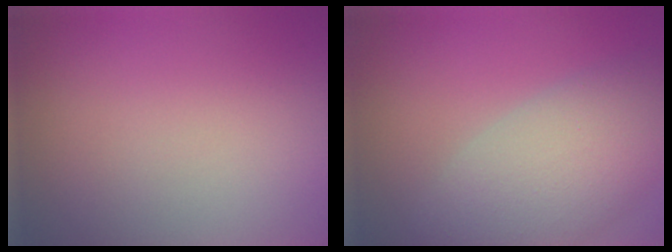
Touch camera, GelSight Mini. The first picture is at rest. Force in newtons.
{"total": 7.6, "press": 7.6, "slide": 0.5}